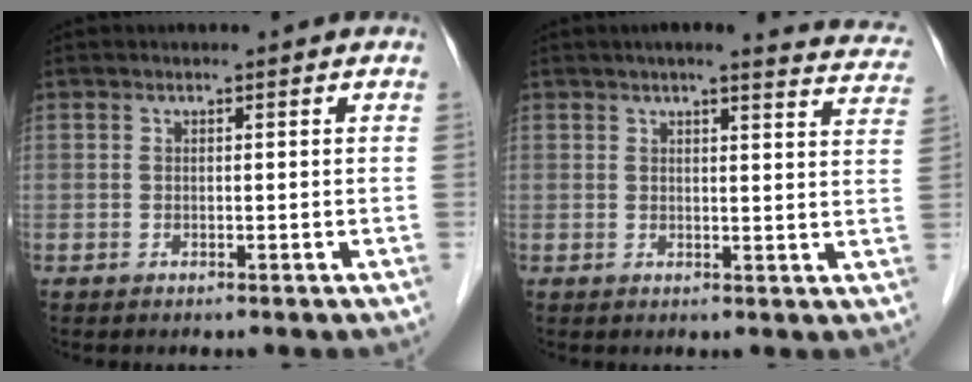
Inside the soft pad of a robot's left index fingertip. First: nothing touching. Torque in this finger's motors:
{"motor_torque": [0.56, -0.55, 0.09, 0.01]}